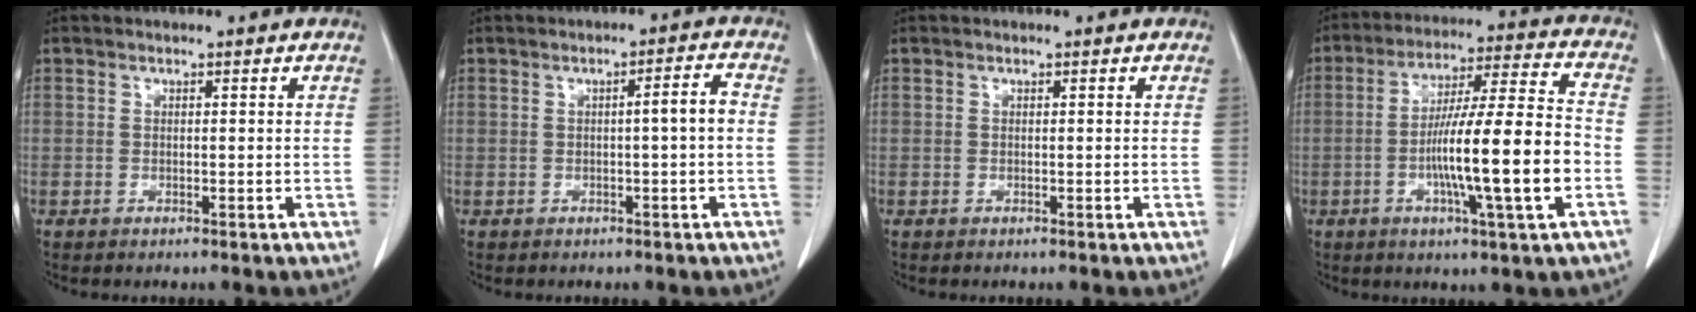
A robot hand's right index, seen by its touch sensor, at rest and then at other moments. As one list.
[{"total": 3.0, "force": [-0.1, -0.1, 3.0], "torque": [-0.043, 0.004, -0.002]}, {"total": 0.0}, {"total": 15.9, "force": [-3.7, 0.1, 15.5], "torque": [-0.264, 0.002, -0.066]}]